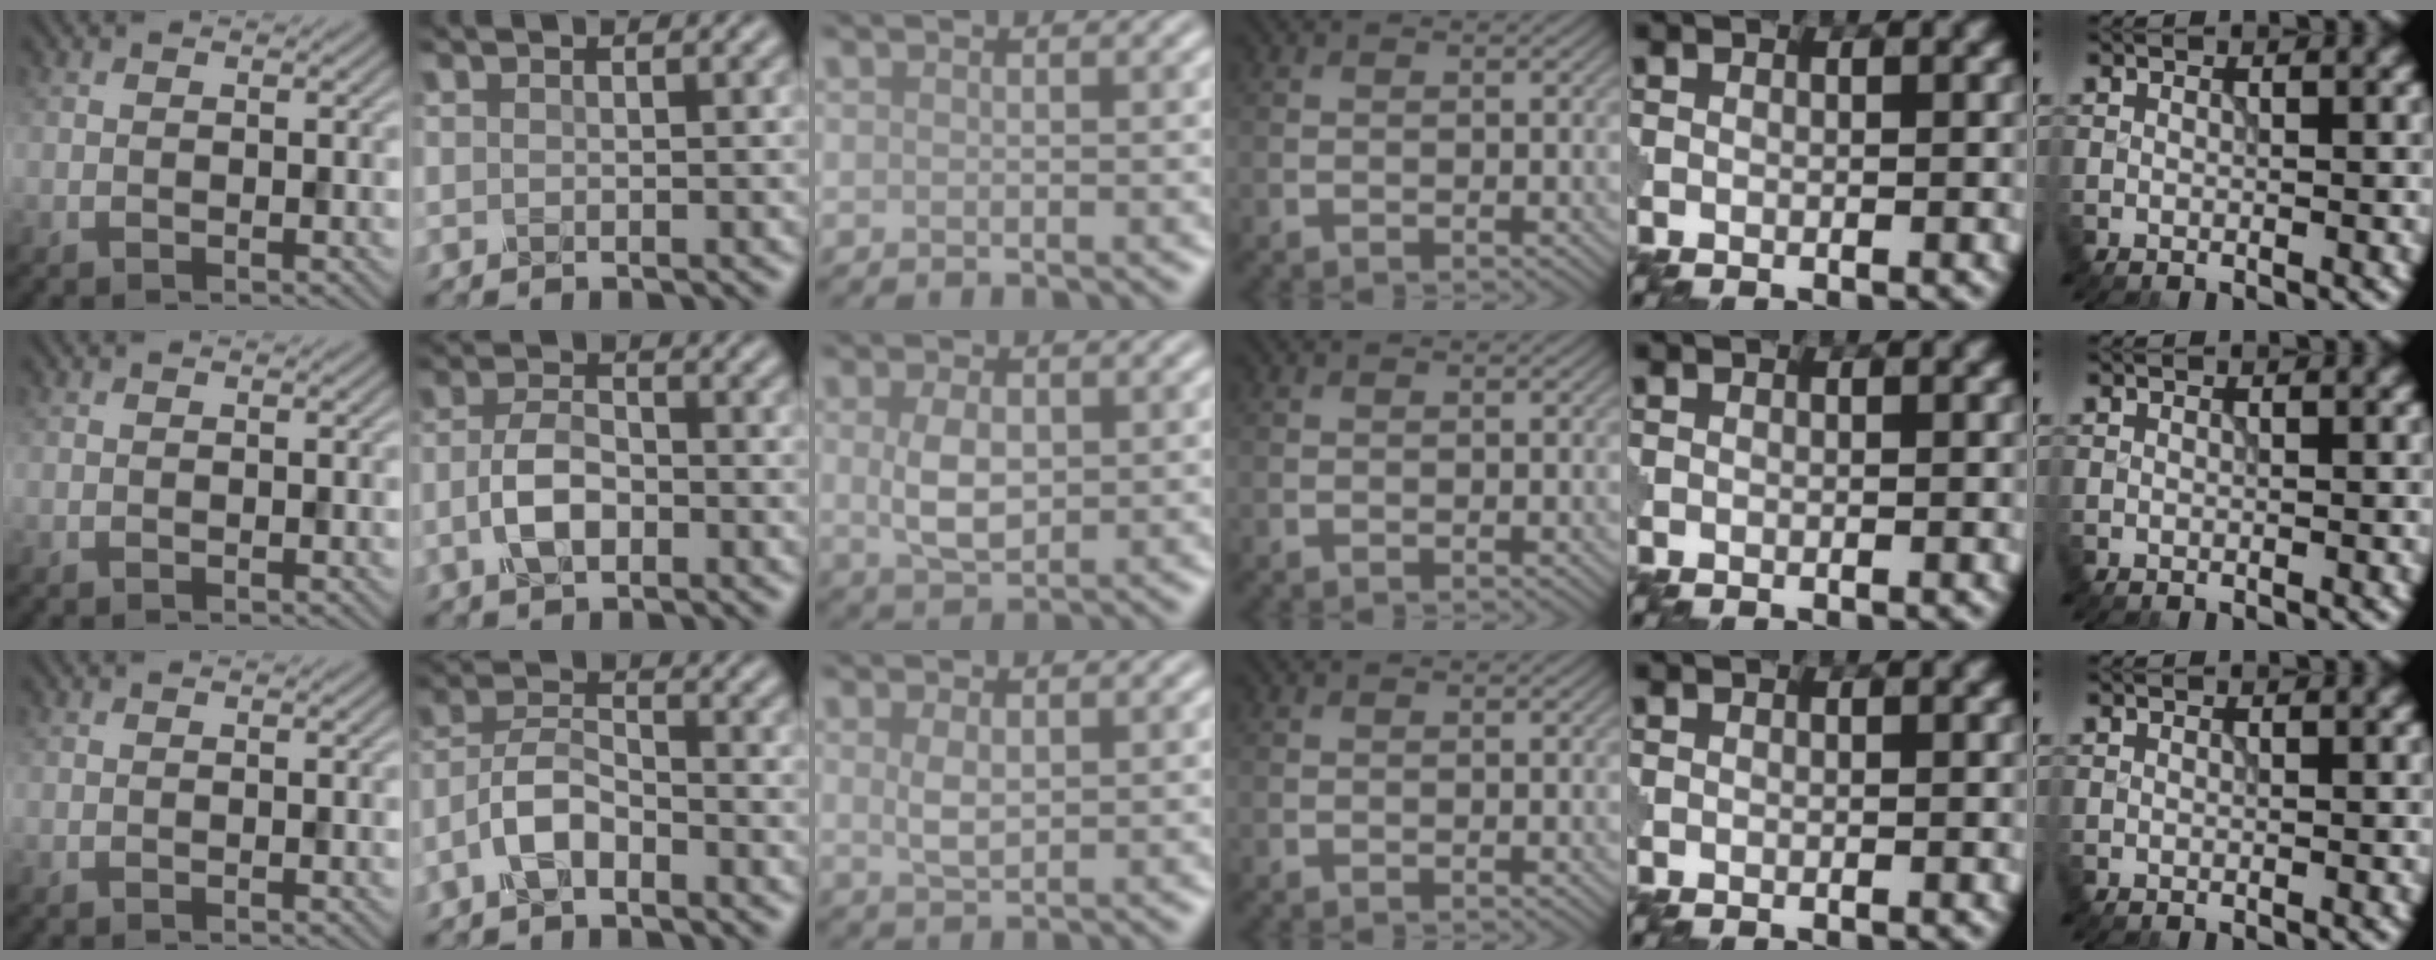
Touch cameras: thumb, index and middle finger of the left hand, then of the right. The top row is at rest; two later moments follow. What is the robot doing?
{"motion": "close", "object": "eyeshadow palette"}